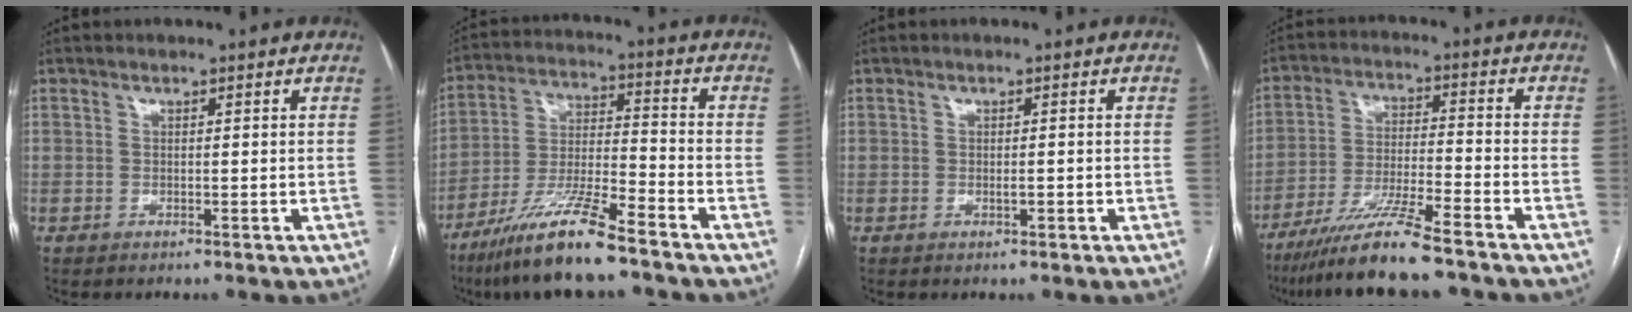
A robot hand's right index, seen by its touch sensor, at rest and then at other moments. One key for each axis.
{"total": 13.1, "fx": -9.7, "fy": 0.9, "fz": 8.7, "tx": -0.172, "ty": -0.021, "tz": -0.177}
{"total": 1.1, "fx": -0.3, "fy": 0.4, "fz": 1.0, "tx": -0.016, "ty": 0.000, "tz": -0.003}
{"total": 11.2, "fx": -9.0, "fy": -0.2, "fz": 6.6, "tx": -0.121, "ty": -0.026, "tz": -0.161}